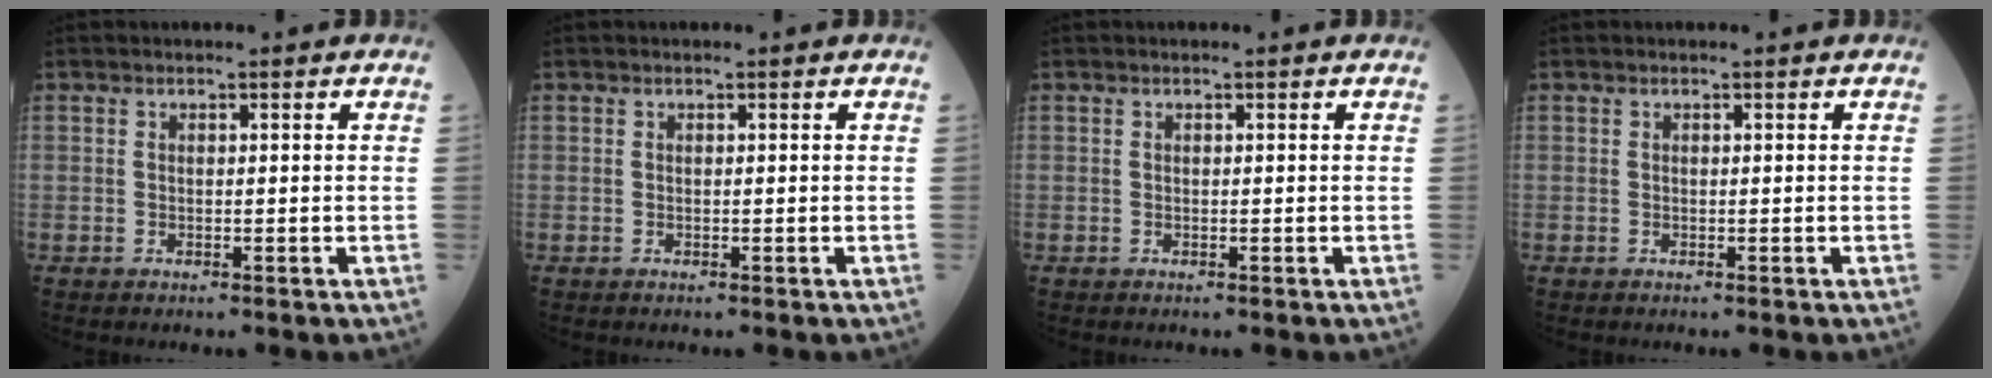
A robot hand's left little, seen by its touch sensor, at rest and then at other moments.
{"total": 0.0}
{"total": 0.0}
{"total": 0.0}